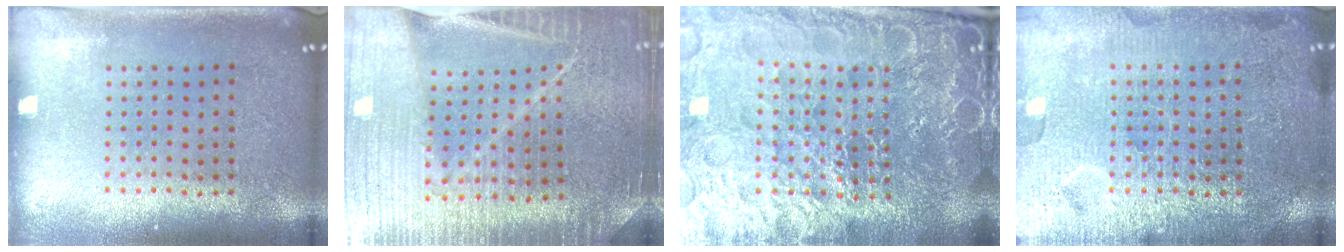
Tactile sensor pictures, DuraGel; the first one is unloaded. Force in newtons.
{"total": 3.6, "press": 3.5, "slide": 0.7}
{"total": 5.9, "press": 5.4, "slide": 2.4}
{"total": 3.9, "press": 3.9, "slide": 0.5}